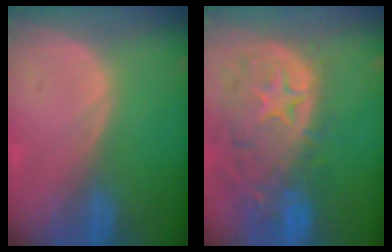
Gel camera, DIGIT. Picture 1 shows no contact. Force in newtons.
{"total": 13.7, "press": 11.3, "slide": 7.8}